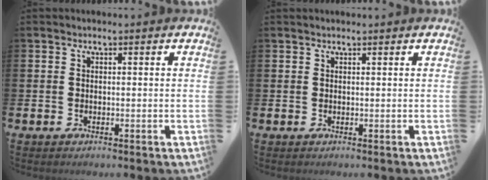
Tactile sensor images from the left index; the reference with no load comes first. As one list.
[{"total": 0.5, "force": [0.5, 0.0, 0.0], "torque": [0.004, -0.001, 0.009]}]